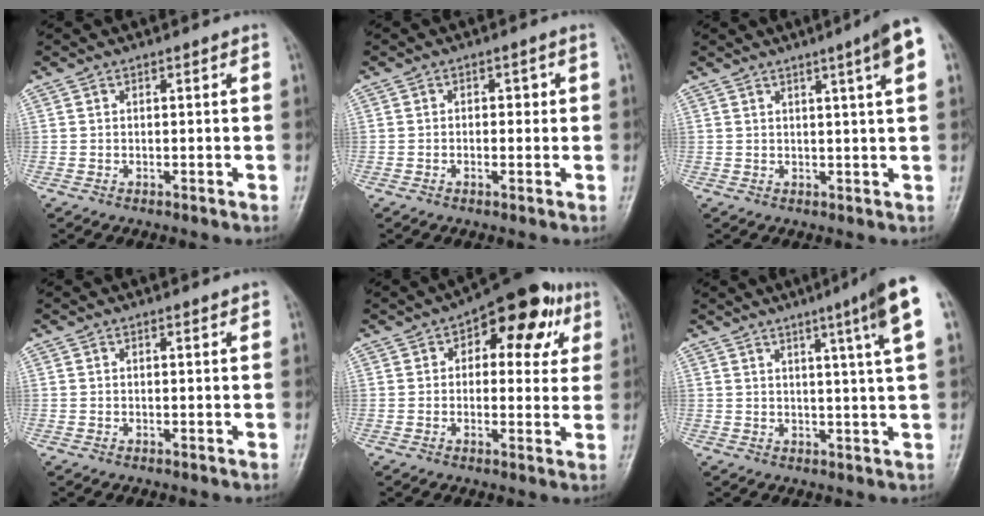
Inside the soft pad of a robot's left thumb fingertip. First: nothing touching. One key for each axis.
{"total": 2.2, "fx": 0.0, "fy": 1.3, "fz": 1.7, "tx": -0.015, "ty": 0.009, "tz": -0.004}
{"total": 6.7, "fx": 2.9, "fy": -0.1, "fz": 6.0, "tx": -0.084, "ty": -0.002, "tz": 0.037}
{"total": 0.5, "fx": 0.4, "fy": 0.1, "fz": 0.3, "tx": -0.005, "ty": -0.002, "tz": 0.003}
{"total": 13.8, "fx": 5.1, "fy": 7.7, "fz": 10.2, "tx": -0.076, "ty": 0.013, "tz": 0.060}
{"total": 9.6, "fx": 4.3, "fy": -0.6, "fz": 8.5, "tx": -0.122, "ty": -0.009, "tz": 0.056}